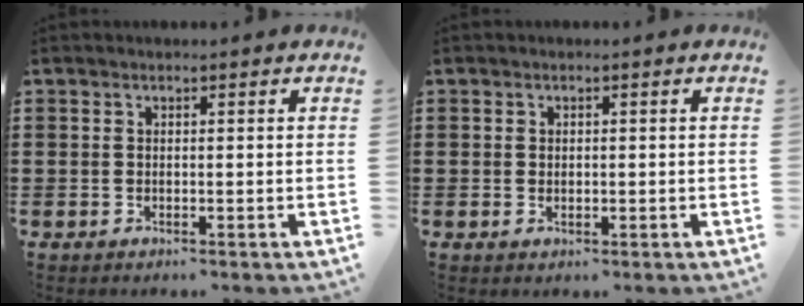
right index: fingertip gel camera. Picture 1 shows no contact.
{"total": 0.6, "force": [0.2, 0.5, 0.3], "torque": [-0.005, 0.005, 0.003]}